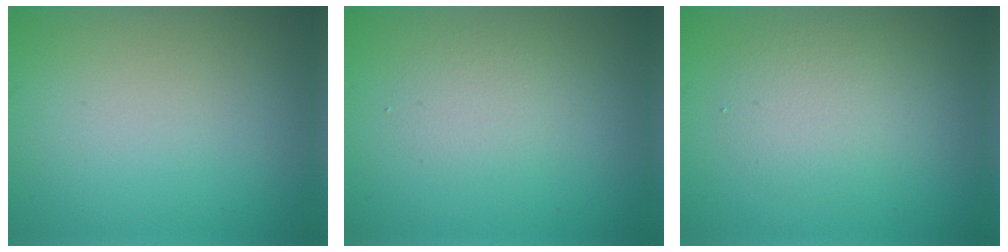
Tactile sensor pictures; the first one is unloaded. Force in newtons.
{"total": 1.9, "press": 1.9, "slide": 0.1}
{"total": 2.9, "press": 2.9, "slide": 0.2}